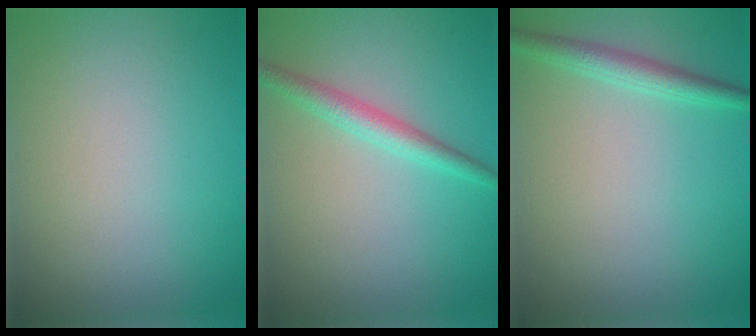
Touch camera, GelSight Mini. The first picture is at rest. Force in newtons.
{"total": 2.4, "press": 2.4, "slide": 0.1}
{"total": 2.2, "press": 2.2, "slide": 0.1}